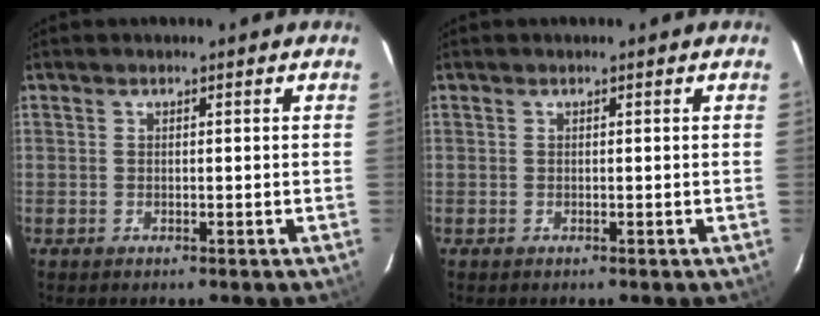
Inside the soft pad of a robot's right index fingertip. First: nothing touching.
{"total": 0.0}